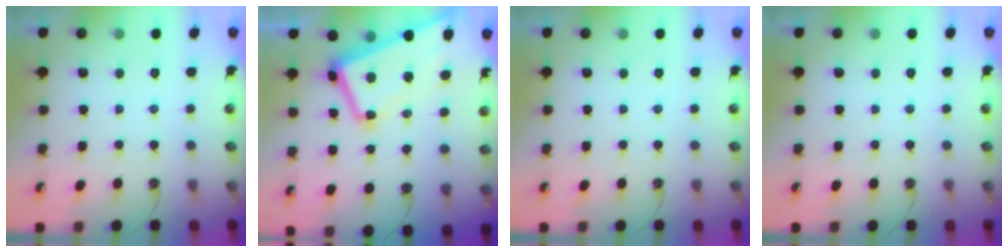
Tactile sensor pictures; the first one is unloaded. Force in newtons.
{"total": 7.3, "press": 7.1, "slide": 1.5}
{"total": 0.0}
{"total": 0.9, "press": 0.9, "slide": 0.1}